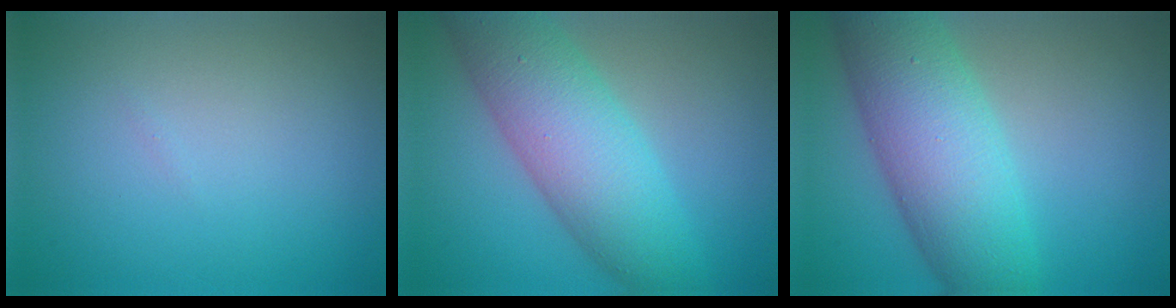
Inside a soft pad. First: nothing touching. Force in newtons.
{"total": 8.6, "press": 8.6, "slide": 0.2}
{"total": 9.6, "press": 9.6, "slide": 0.4}